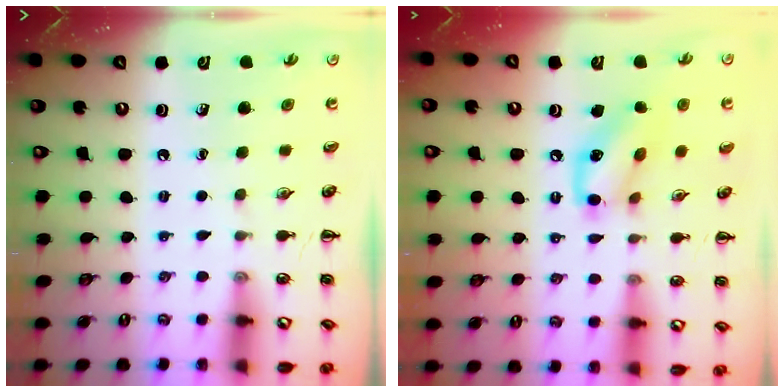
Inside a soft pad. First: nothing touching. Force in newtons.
{"total": 11.9, "press": 11.9, "slide": 0.5}